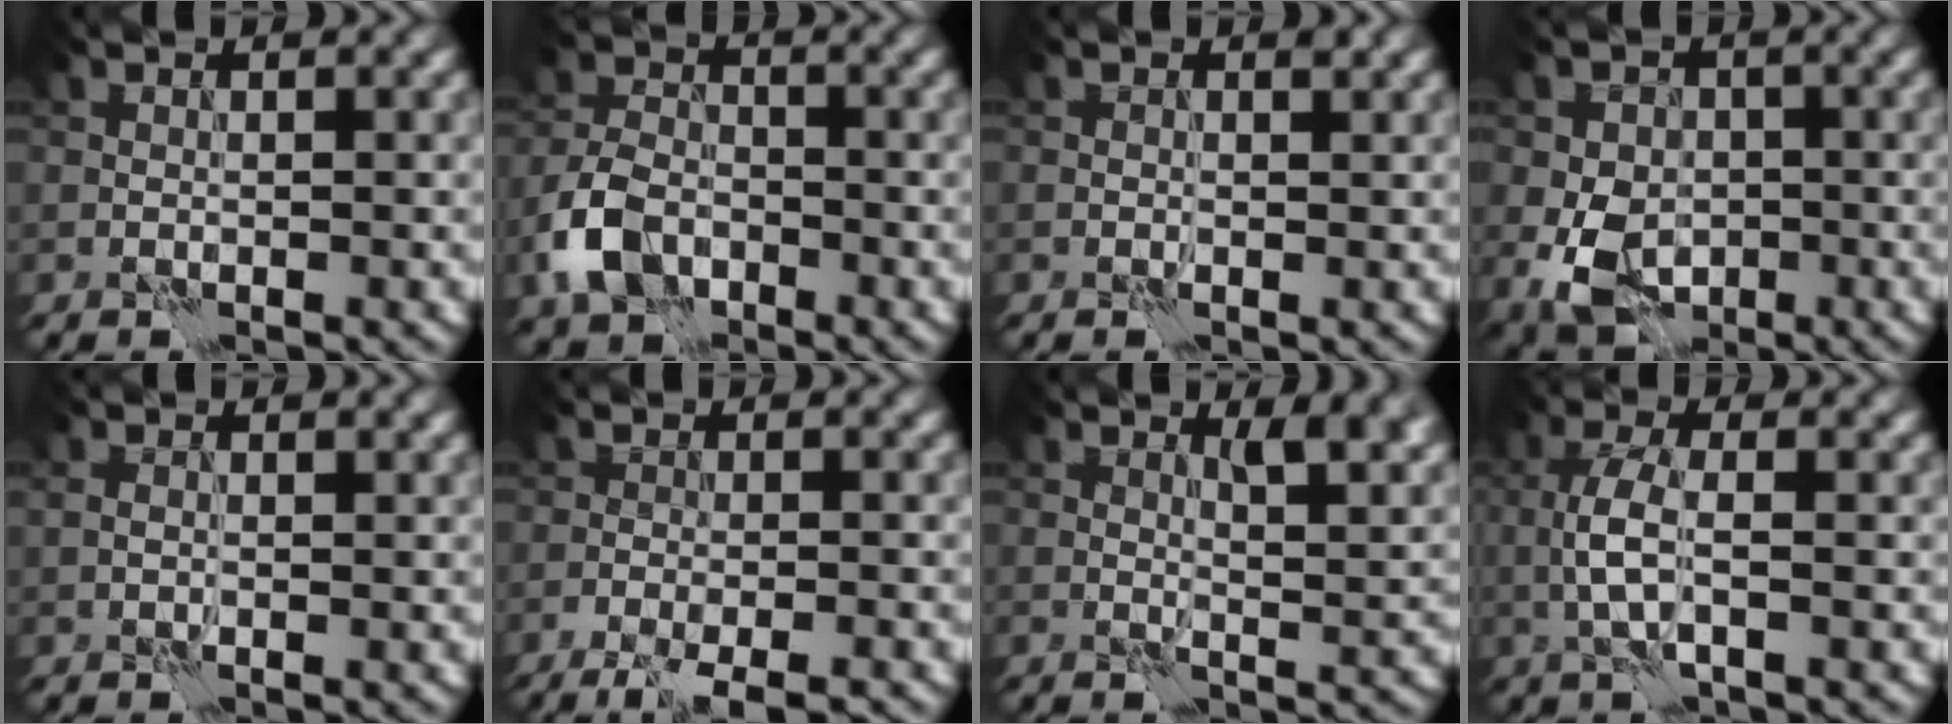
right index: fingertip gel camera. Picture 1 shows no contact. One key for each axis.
{"total": 5.3, "fx": -2.6, "fy": 3.6, "fz": 3.0, "tx": -0.068, "ty": 0.000, "tz": -0.057}
{"total": 0.8, "fx": 0.1, "fy": 0.5, "fz": 0.6, "tx": -0.003, "ty": -0.002, "tz": 0.000}
{"total": 6.5, "fx": -1.2, "fy": 5.0, "fz": 3.9, "tx": -0.077, "ty": -0.009, "tz": -0.028}
{"total": 1.4, "fx": 0.3, "fy": 1.0, "fz": 0.9, "tx": -0.018, "ty": -0.001, "tz": 0.008}
{"total": 6.0, "fx": -4.5, "fy": 1.4, "fz": 3.7, "tx": -0.054, "ty": -0.013, "tz": -0.067}
{"total": 4.1, "fx": 1.8, "fy": 1.2, "fz": 3.5, "tx": -0.050, "ty": -0.005, "tz": 0.029}
{"total": 3.4, "fx": -0.5, "fy": 1.1, "fz": 3.2, "tx": -0.072, "ty": 0.005, "tz": -0.016}